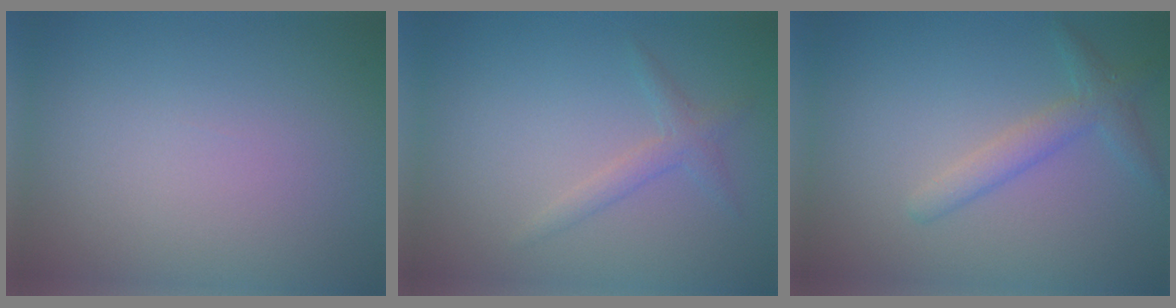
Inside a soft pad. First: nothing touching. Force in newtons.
{"total": 1.5, "press": 1.5, "slide": 0.1}
{"total": 2.3, "press": 2.3, "slide": 0.1}